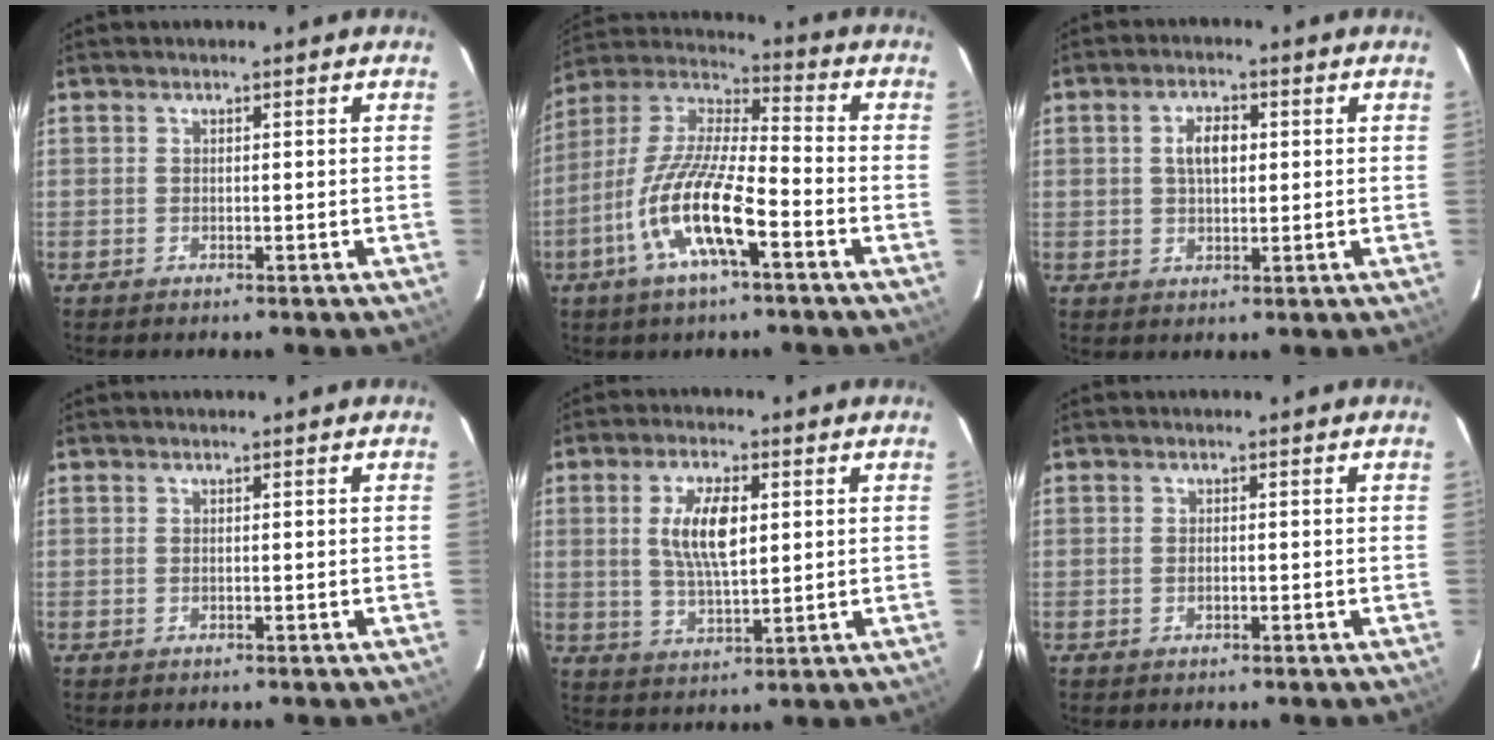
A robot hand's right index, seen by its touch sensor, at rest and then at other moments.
{"total": 15.7, "force": [-6.8, 3.4, 13.7], "torque": [-0.278, -0.012, -0.138]}
{"total": 4.7, "force": [0.9, 2.7, 3.8], "torque": [-0.068, 0.011, 0.019]}
{"total": 0.0}
{"total": 8.6, "force": [1.9, 3.4, 7.7], "torque": [-0.145, 0.004, 0.037]}
{"total": 0.9, "force": [-0.3, 0.6, 0.6], "torque": [-0.011, 0.001, -0.005]}